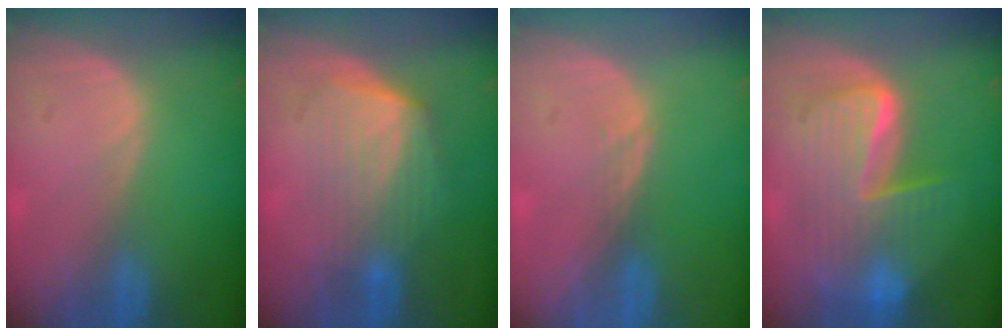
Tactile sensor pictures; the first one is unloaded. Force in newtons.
{"total": 6.9, "press": 6.3, "slide": 2.8}
{"total": 1.1, "press": 0.9, "slide": 0.7}
{"total": 9.9, "press": 9.9, "slide": 0.9}